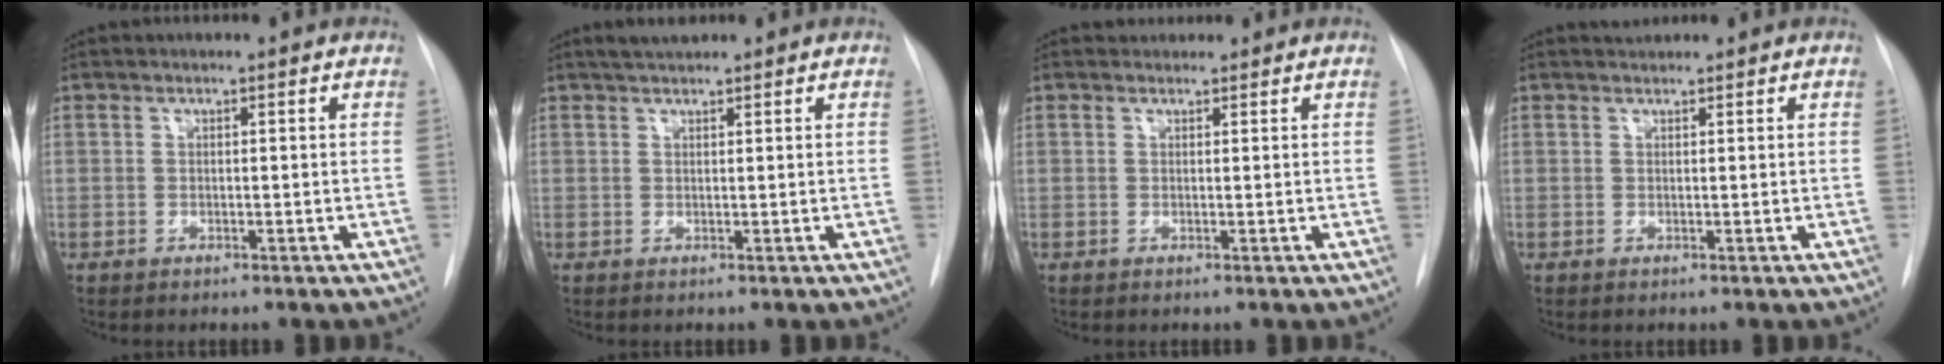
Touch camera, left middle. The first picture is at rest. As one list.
[{"total": 2.4, "force": [2.0, 0.5, 1.1], "torque": [-0.020, 0.013, 0.035]}, {"total": 1.3, "force": [1.2, 0.6, -0.1], "torque": [0.001, 0.013, 0.018]}, {"total": 0.9, "force": [0.9, 0.1, -0.1], "torque": [-0.009, 0.007, 0.018]}]